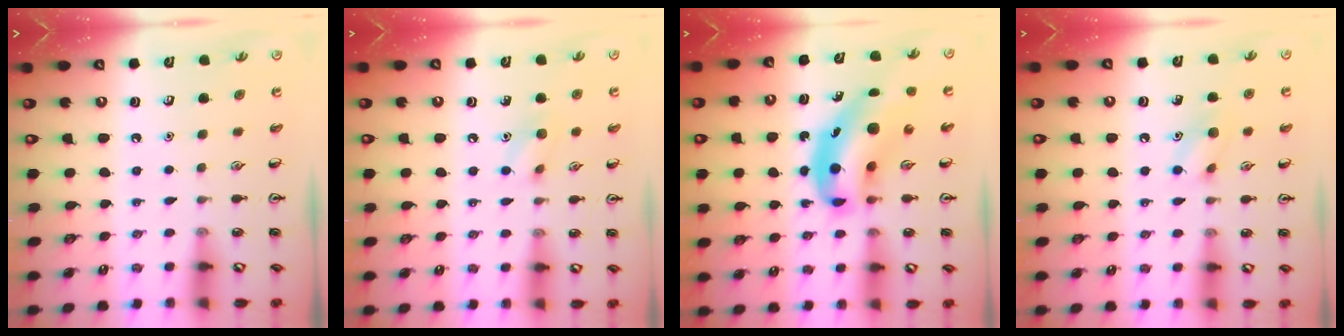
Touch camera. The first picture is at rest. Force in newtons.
{"total": 7.3, "press": 7.0, "slide": 2.0}
{"total": 12.8, "press": 12.3, "slide": 3.8}
{"total": 7.8, "press": 7.7, "slide": 1.4}